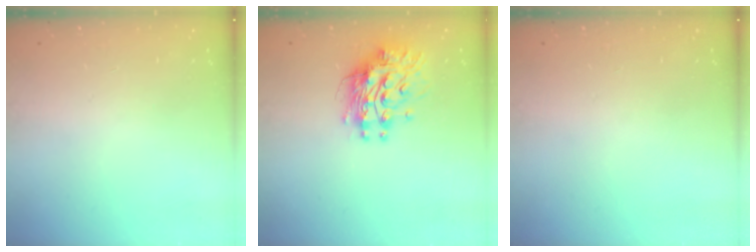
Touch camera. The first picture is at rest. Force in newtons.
{"total": 11.5, "press": 11.5, "slide": 1.0}
{"total": 0.0}